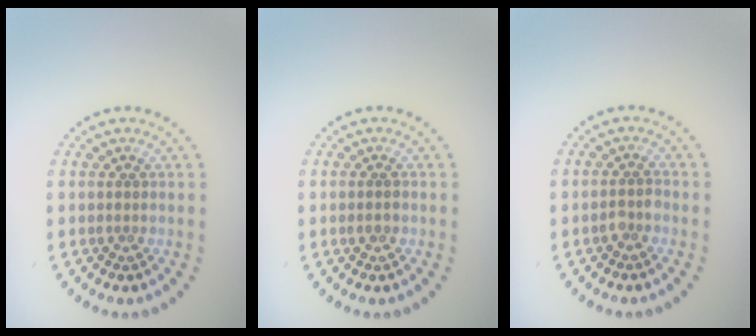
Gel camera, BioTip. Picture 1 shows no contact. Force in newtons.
{"total": 1.0, "press": 0.9, "slide": 0.2}
{"total": 1.1, "press": 1.1, "slide": 0.4}